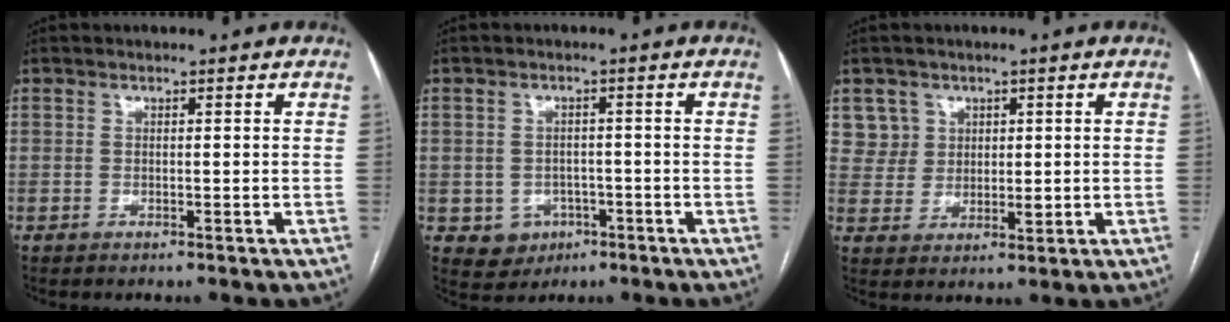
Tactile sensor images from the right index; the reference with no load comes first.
{"total": 4.8, "force": [-1.8, 4.4, 0.9], "torque": [-0.006, 0.008, -0.016]}
{"total": 5.2, "force": [2.6, 4.5, 0.0], "torque": [0.011, 0.004, 0.055]}